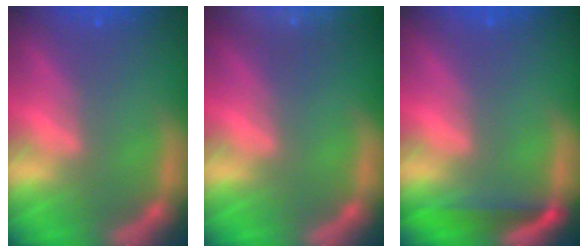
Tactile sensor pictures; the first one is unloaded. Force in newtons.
{"total": 8.5}
{"total": 3.0}